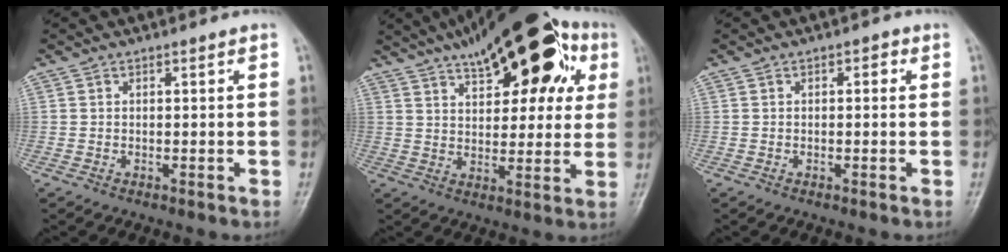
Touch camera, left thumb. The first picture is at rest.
{"total": 24.1, "force": [11.4, 10.7, 18.3], "torque": [-0.239, 0.016, 0.165]}
{"total": 1.1, "force": [0.2, 0.8, 0.8], "torque": [0.002, 0.005, -0.006]}